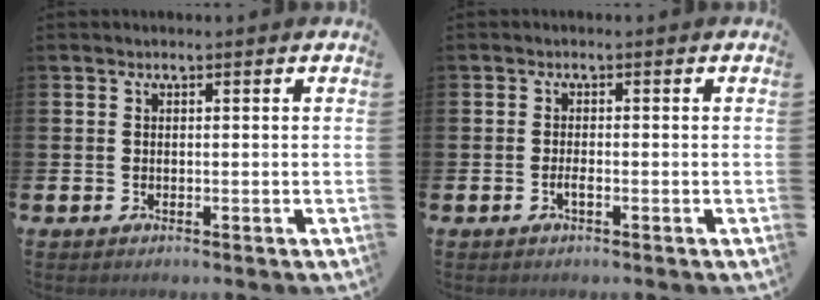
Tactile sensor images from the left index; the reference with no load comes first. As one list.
[{"total": 1.1, "force": [-0.6, 0.3, 0.9], "torque": [-0.026, 0.002, -0.009]}]